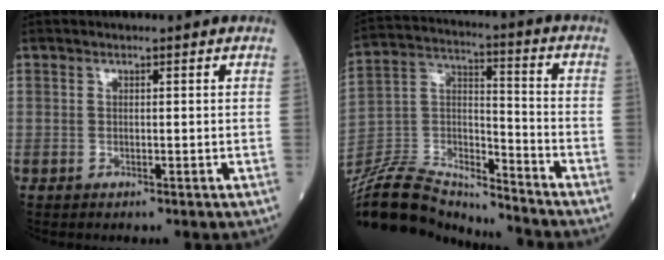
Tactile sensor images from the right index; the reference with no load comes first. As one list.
[{"total": 18.9, "force": [-18.5, 2.6, 3.4], "torque": [-0.076, 0.034, -0.318]}]